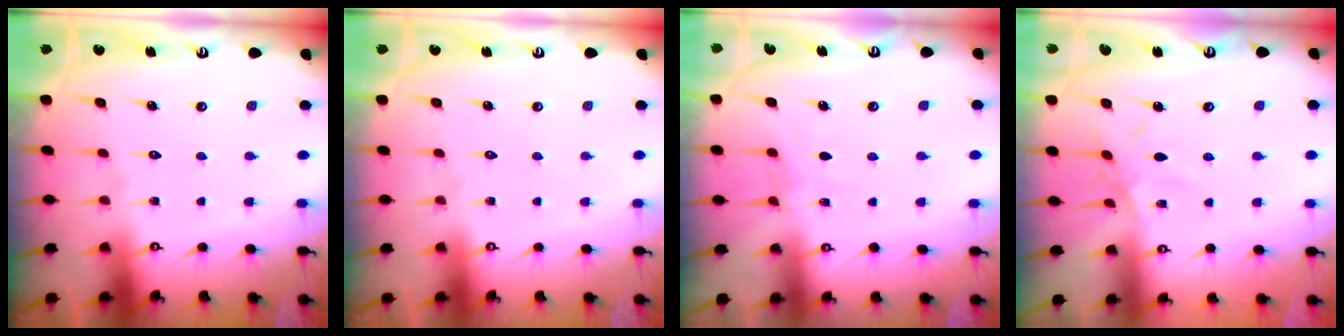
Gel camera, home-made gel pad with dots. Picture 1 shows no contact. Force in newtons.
{"total": 0.0}
{"total": 4.0, "press": 3.9, "slide": 0.5}
{"total": 3.6, "press": 3.5, "slide": 0.5}